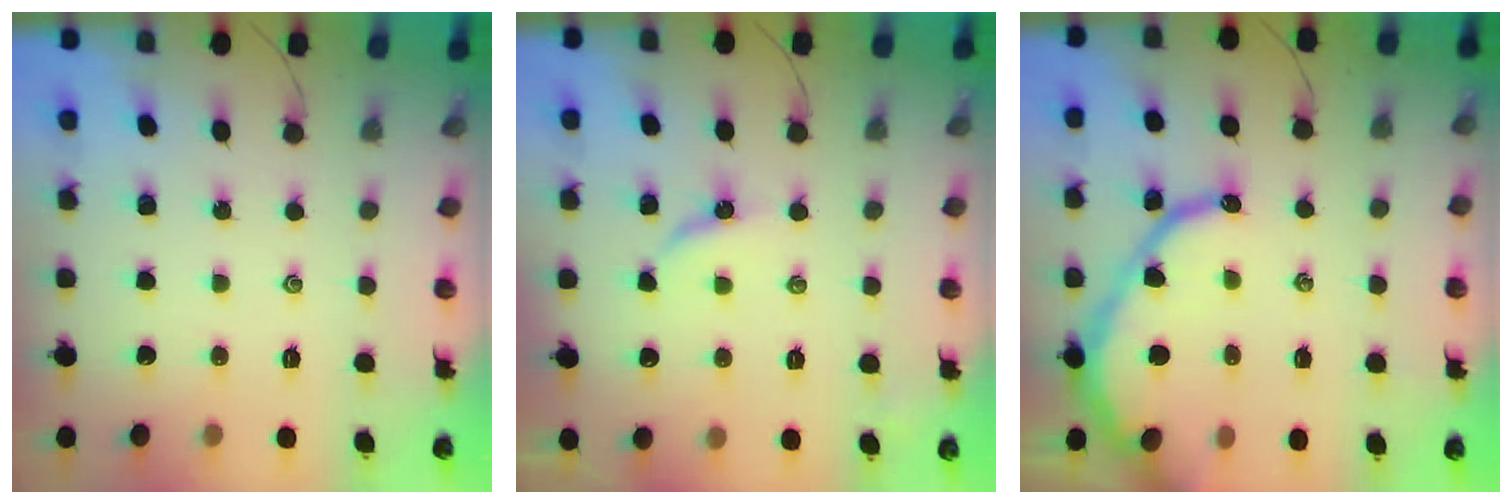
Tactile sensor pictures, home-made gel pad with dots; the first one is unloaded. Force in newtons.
{"total": 2.5, "press": 2.5, "slide": 0.4}
{"total": 12.7, "press": 12.6, "slide": 1.4}